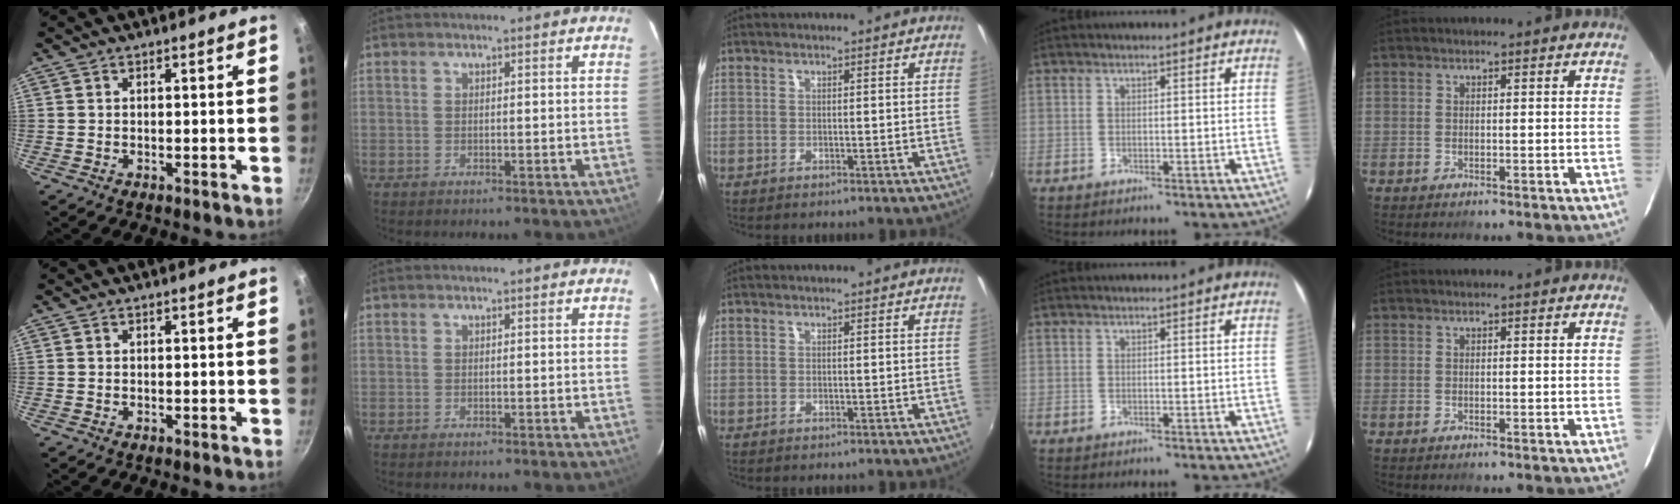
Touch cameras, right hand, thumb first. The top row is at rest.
{}